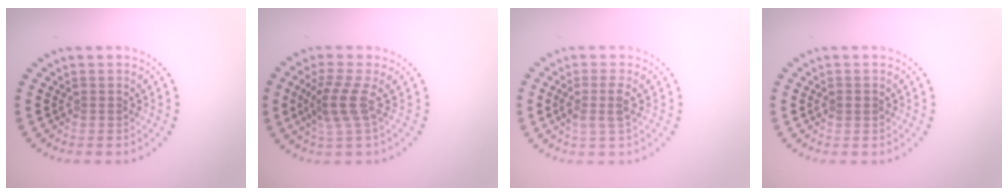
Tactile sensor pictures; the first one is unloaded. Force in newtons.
{"total": 3.0, "press": 2.2, "slide": 2.0}
{"total": 1.9, "press": 1.5, "slide": 1.0}
{"total": 0.9, "press": 0.9, "slide": 0.2}